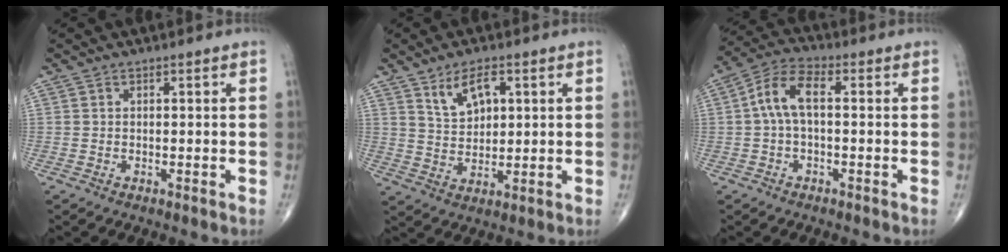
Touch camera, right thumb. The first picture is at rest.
{"total": 6.6, "force": [3.1, 3.5, 4.6], "torque": [-0.070, -0.016, 0.063]}
{"total": 7.2, "force": [0.2, 3.4, 6.4], "torque": [-0.127, 0.027, -0.006]}